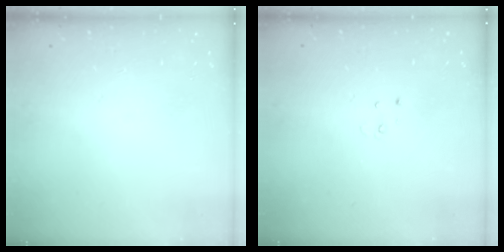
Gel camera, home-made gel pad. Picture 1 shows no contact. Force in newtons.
{"total": 2.3, "press": 2.3, "slide": 0.2}